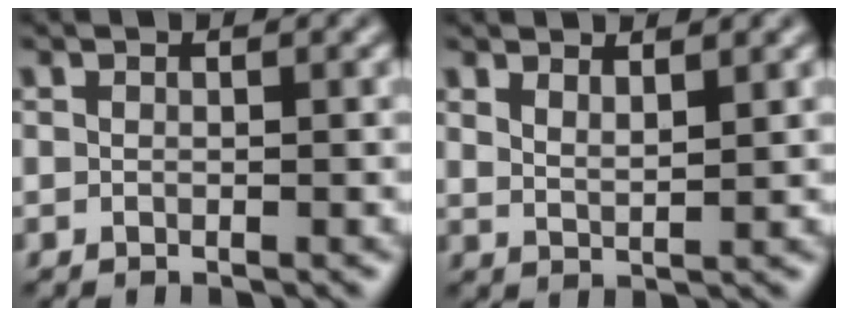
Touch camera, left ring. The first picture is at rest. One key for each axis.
{"total": 2.1, "fx": 1.8, "fy": 0.4, "fz": 1.0, "tx": -0.021, "ty": -0.002, "tz": 0.031}